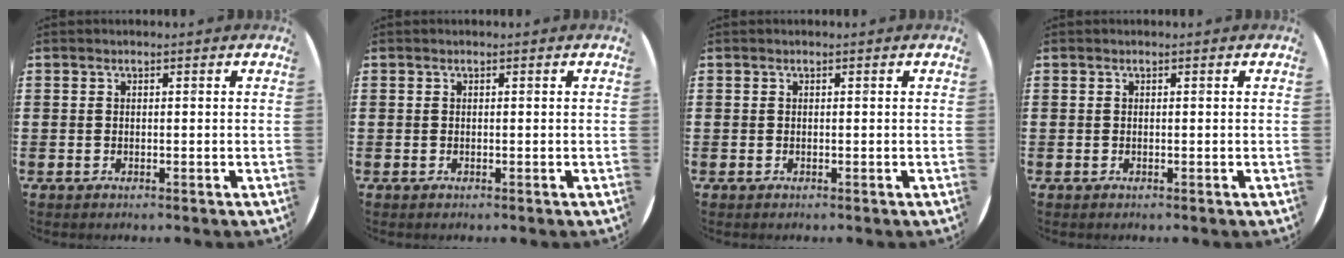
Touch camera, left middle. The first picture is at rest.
{"total": 0.0}
{"total": 0.0}
{"total": 0.0}